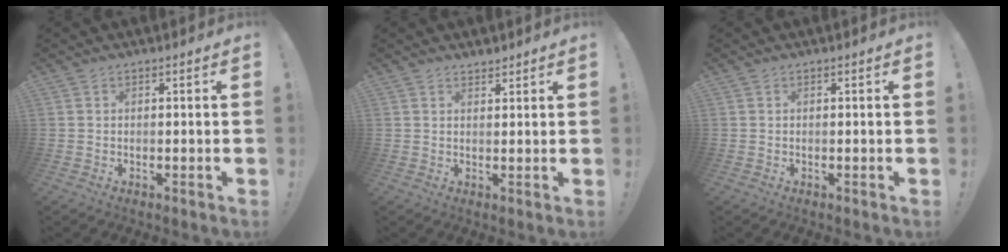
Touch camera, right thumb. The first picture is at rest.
{"total": 1.8, "force": [1.7, 0.5, 0.2], "torque": [0.007, -0.014, 0.030]}
{"total": 0.0}